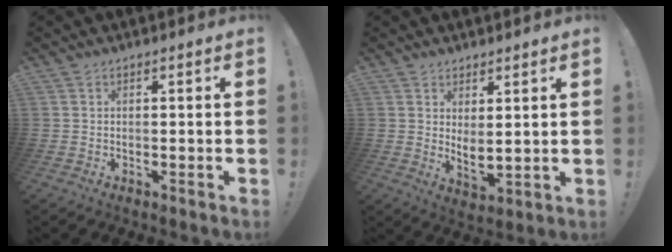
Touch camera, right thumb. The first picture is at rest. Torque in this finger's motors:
{"motor_torque": [-0.32, 0.47, 0.23, 0.34, 0.08]}